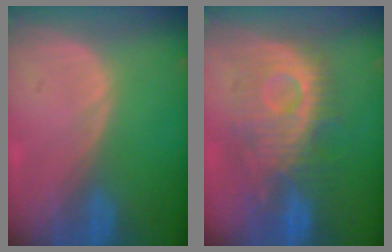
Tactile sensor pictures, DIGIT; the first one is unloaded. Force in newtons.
{"total": 9.9, "press": 9.8, "slide": 1.8}